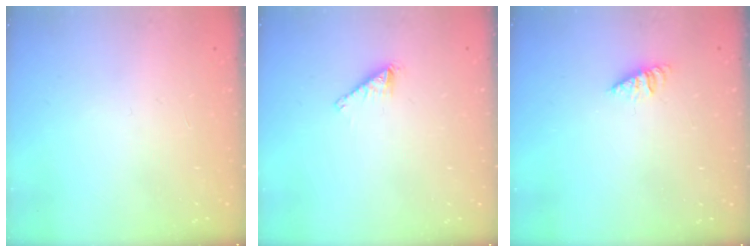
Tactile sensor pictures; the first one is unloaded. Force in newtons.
{"total": 1.7, "press": 1.7, "slide": 0.2}
{"total": 1.3, "press": 1.3, "slide": 0.2}